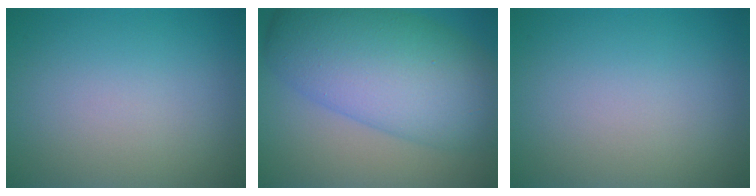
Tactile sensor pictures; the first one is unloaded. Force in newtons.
{"total": 10.9, "press": 10.9, "slide": 0.1}
{"total": 0.0}